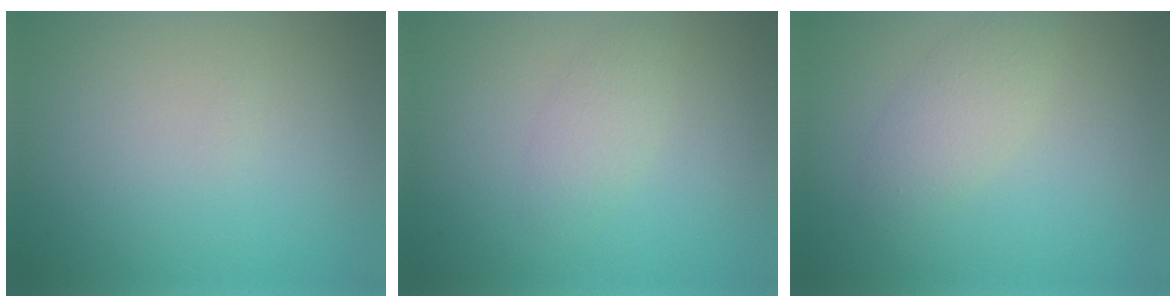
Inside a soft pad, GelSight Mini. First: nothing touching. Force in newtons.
{"total": 1.7, "press": 1.7, "slide": 0.1}
{"total": 2.4, "press": 2.4, "slide": 0.0}